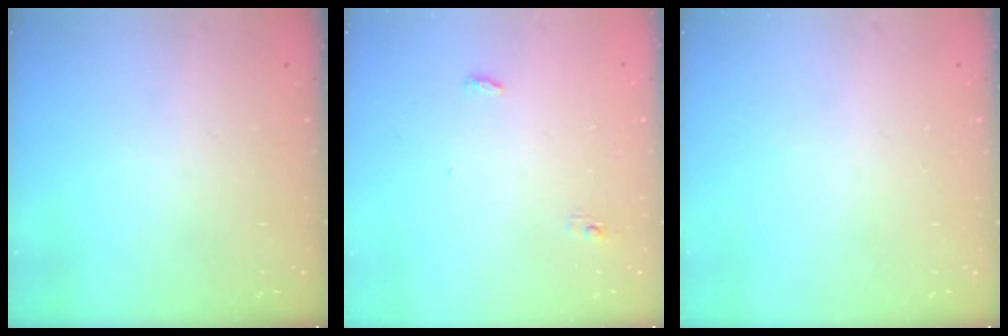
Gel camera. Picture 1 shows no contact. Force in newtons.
{"total": 3.6, "press": 3.5, "slide": 0.9}
{"total": 0.0}